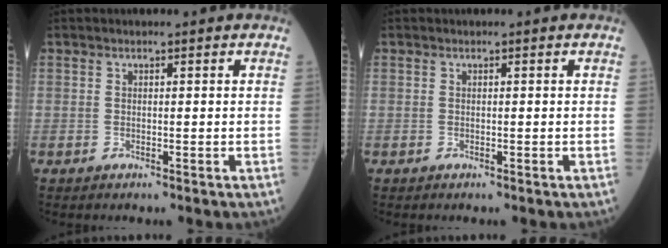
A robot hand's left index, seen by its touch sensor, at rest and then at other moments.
{"total": 0.0}